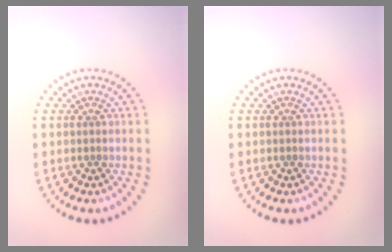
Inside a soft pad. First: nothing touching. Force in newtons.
{"total": 0.0}